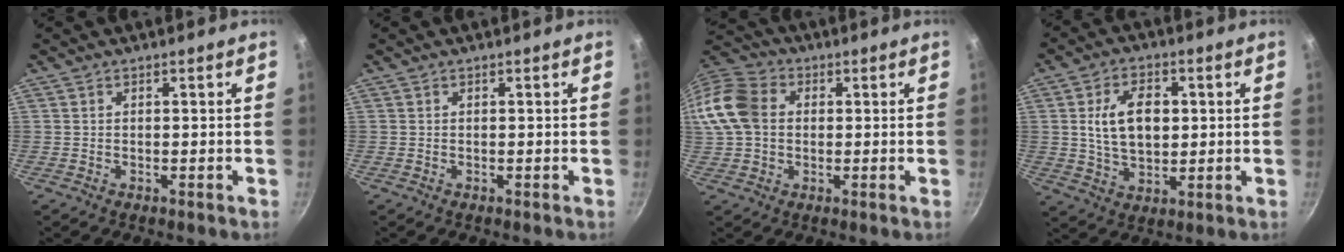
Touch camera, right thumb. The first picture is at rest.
{"total": 0.0}
{"total": 14.3, "force": [1.3, 11.1, 8.8], "torque": [-0.175, 0.025, 0.010]}
{"total": 11.0, "force": [1.6, 7.1, 8.2], "torque": [-0.122, -0.001, 0.030]}